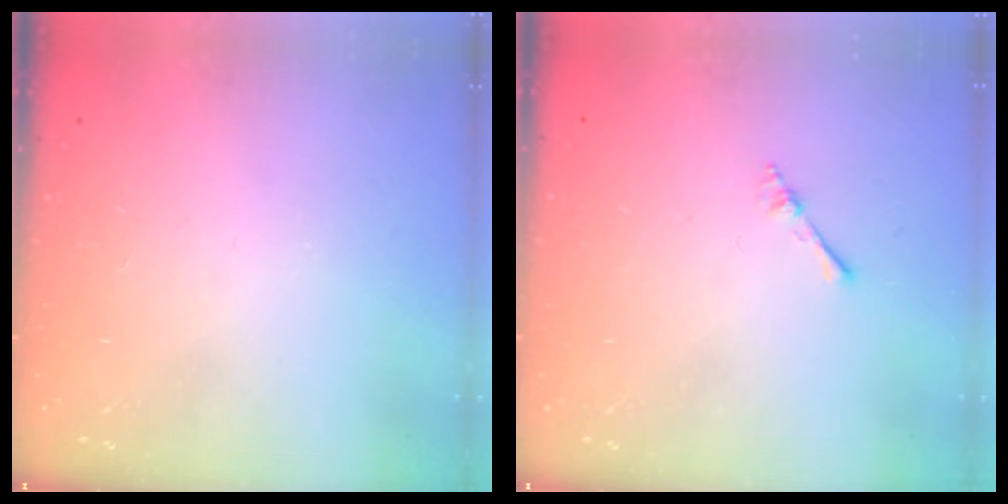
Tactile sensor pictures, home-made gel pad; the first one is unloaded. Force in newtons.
{"total": 2.2, "press": 2.2, "slide": 0.3}